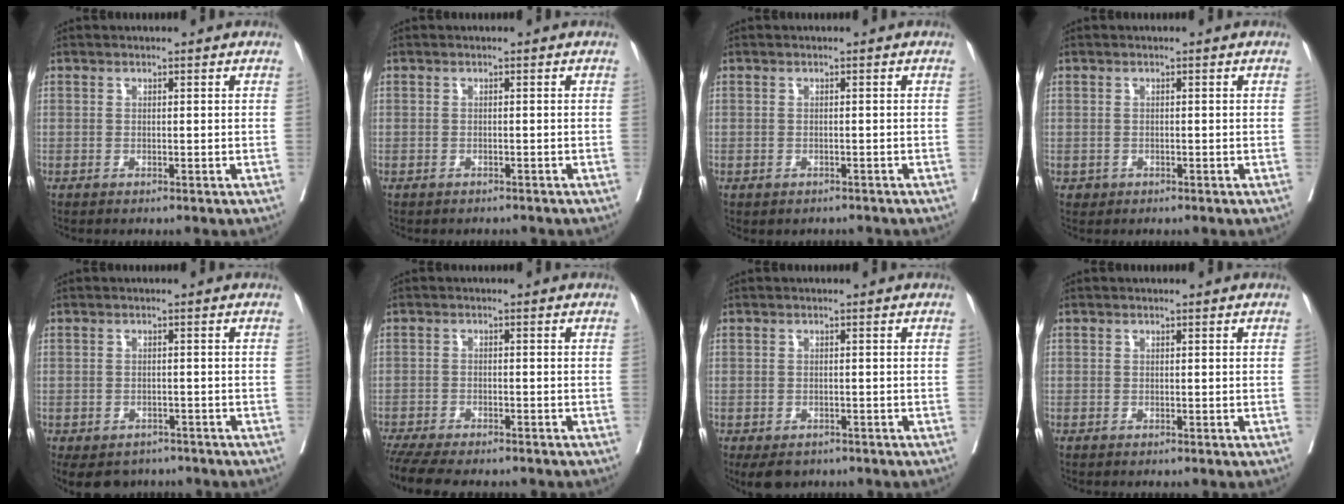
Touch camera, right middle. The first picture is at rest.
{"total": 2.1, "force": [-1.9, 1.0, 0.2], "torque": [-0.006, 0.000, -0.028]}
{"total": 1.8, "force": [-1.5, 1.0, 0.1], "torque": [0.000, 0.001, -0.022]}
{"total": 0.8, "force": [-0.3, 0.7, 0.1], "torque": [-0.002, 0.003, -0.002]}
{"total": 7.9, "force": [-6.1, 4.7, 1.9], "torque": [-0.035, -0.001, -0.078]}
{"total": 11.4, "force": [-9.8, 2.3, 5.2], "torque": [-0.088, -0.013, -0.146]}
{"total": 4.5, "force": [-3.3, 2.6, 1.7], "torque": [-0.017, -0.002, -0.046]}
{"total": 0.0}